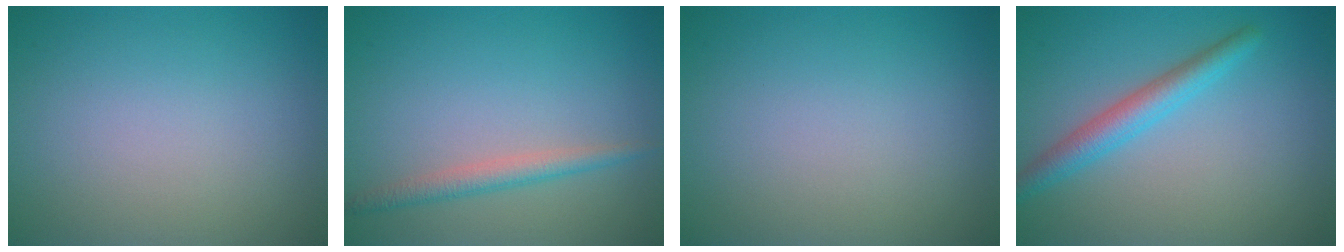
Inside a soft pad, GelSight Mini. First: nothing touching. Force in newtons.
{"total": 2.0, "press": 2.0, "slide": 0.0}
{"total": 0.0}
{"total": 3.1, "press": 3.1, "slide": 0.1}